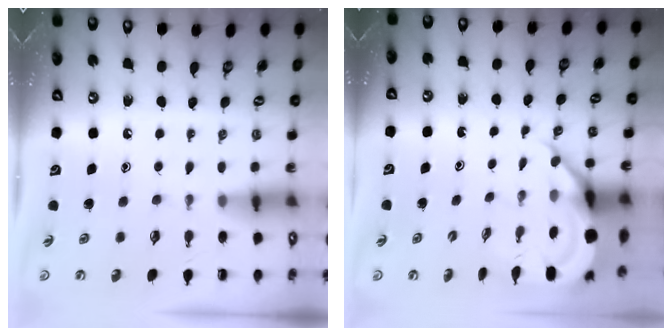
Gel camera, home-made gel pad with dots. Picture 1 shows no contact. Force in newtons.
{"total": 7.2, "press": 7.1, "slide": 0.9}